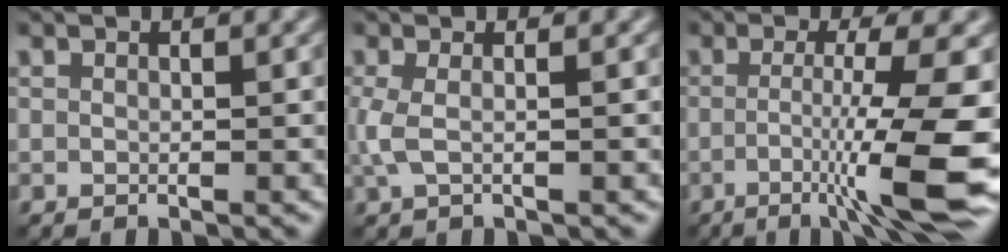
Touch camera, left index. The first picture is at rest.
{"total": 2.1, "force": [0.0, 0.6, 2.0], "torque": [-0.050, 0.003, -0.001]}
{"total": 10.0, "force": [-2.9, 1.4, 9.5], "torque": [-0.146, -0.004, -0.045]}